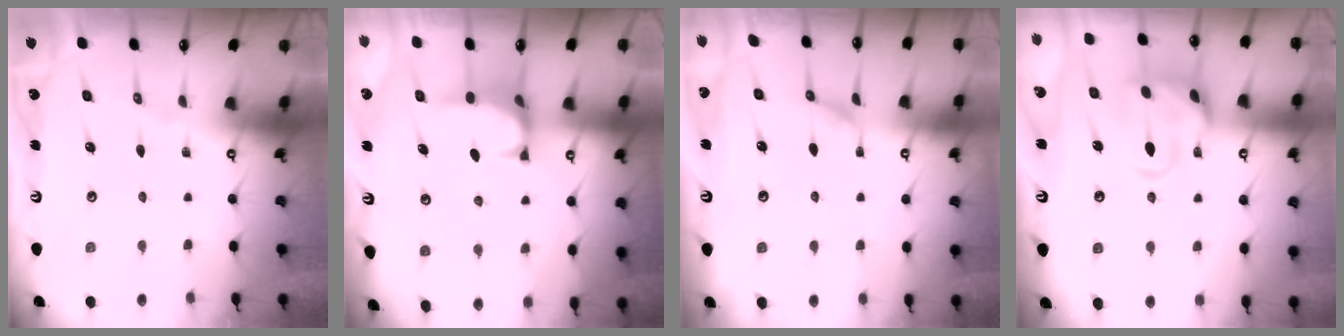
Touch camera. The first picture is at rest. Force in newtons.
{"total": 0.9, "press": 0.5, "slide": 0.8}
{"total": 1.2, "press": 0.9, "slide": 0.8}
{"total": 6.3, "press": 6.1, "slide": 1.5}